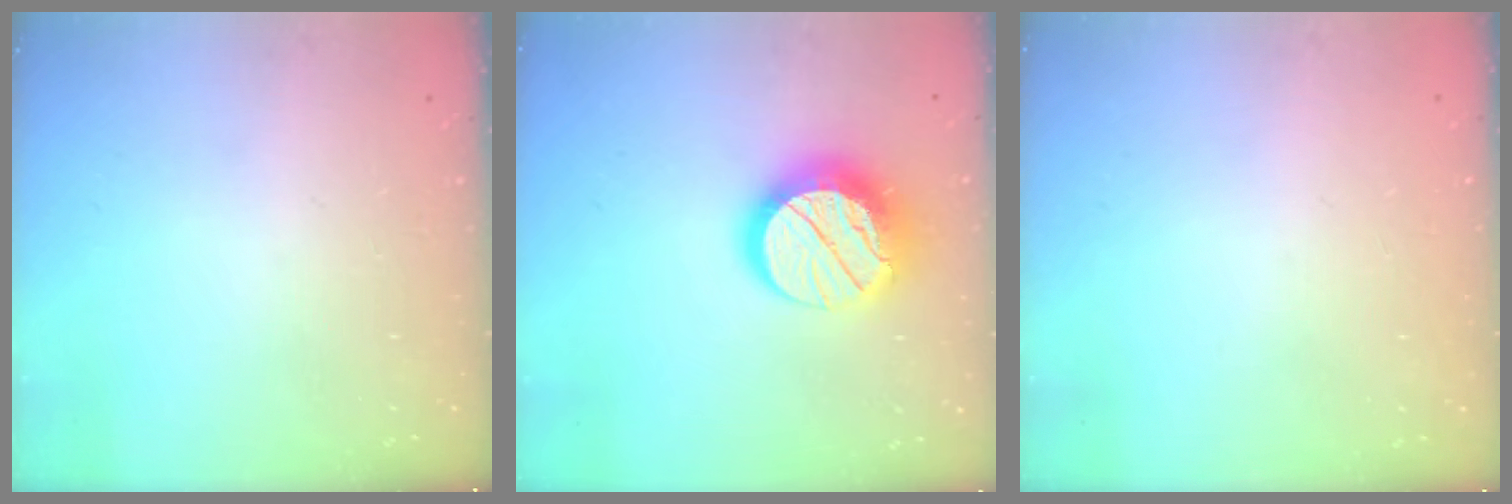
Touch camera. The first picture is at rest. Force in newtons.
{"total": 16.4, "press": 16.4, "slide": 1.2}
{"total": 0.6, "press": 0.5, "slide": 0.1}